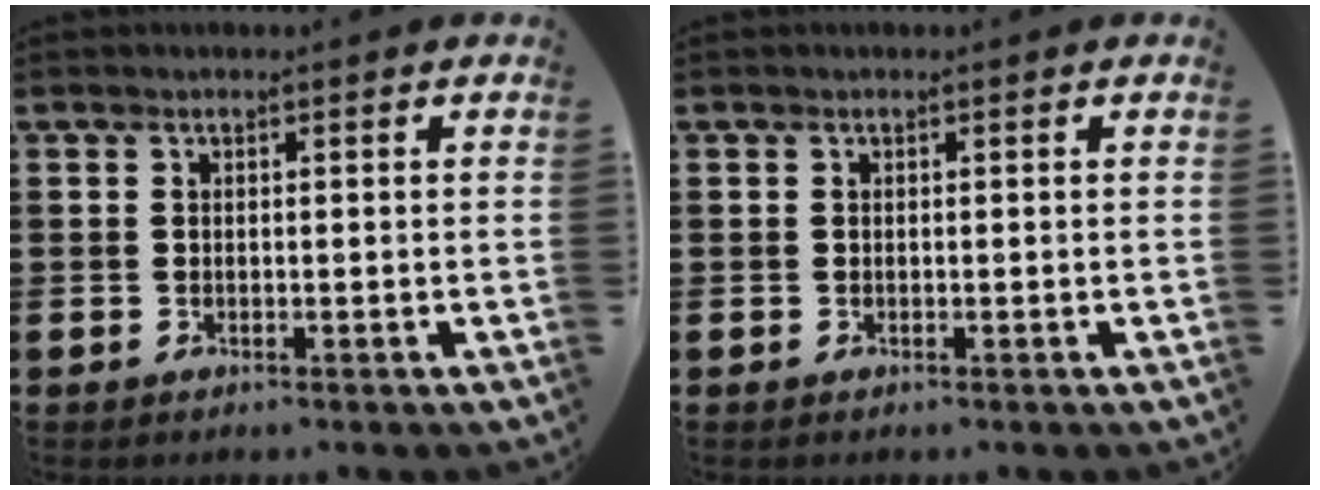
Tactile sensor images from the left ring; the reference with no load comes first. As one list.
[{"total": 0.0}]